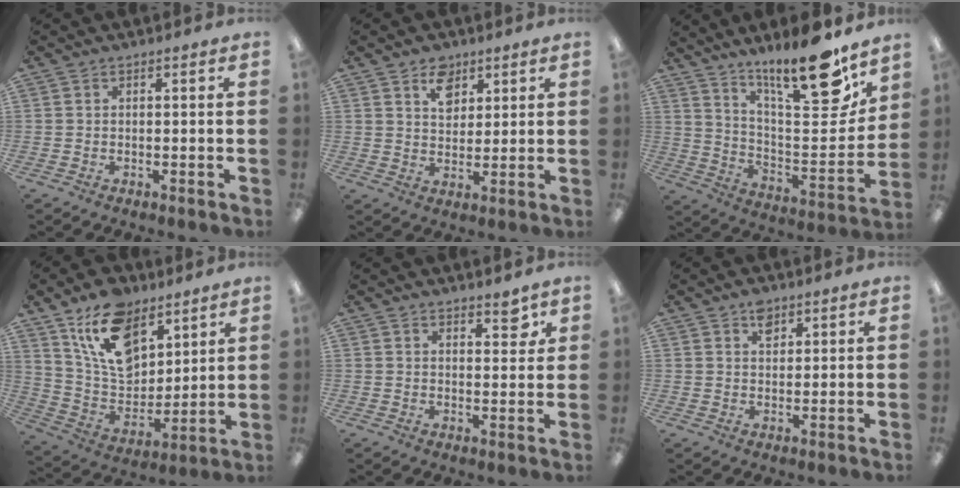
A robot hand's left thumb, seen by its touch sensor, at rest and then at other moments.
{"total": 7.0, "force": [4.3, 4.9, 2.6], "torque": [-0.021, -0.014, 0.073]}
{"total": 19.7, "force": [15.7, 3.8, 11.2], "torque": [-0.168, -0.122, 0.254]}
{"total": 17.0, "force": [10.5, 10.1, 8.8], "torque": [-0.163, -0.043, 0.197]}
{"total": 3.7, "force": [3.0, 1.5, 1.6], "torque": [-0.005, -0.018, 0.048]}
{"total": 3.5, "force": [2.2, 2.2, 1.6], "torque": [-0.012, -0.008, 0.036]}